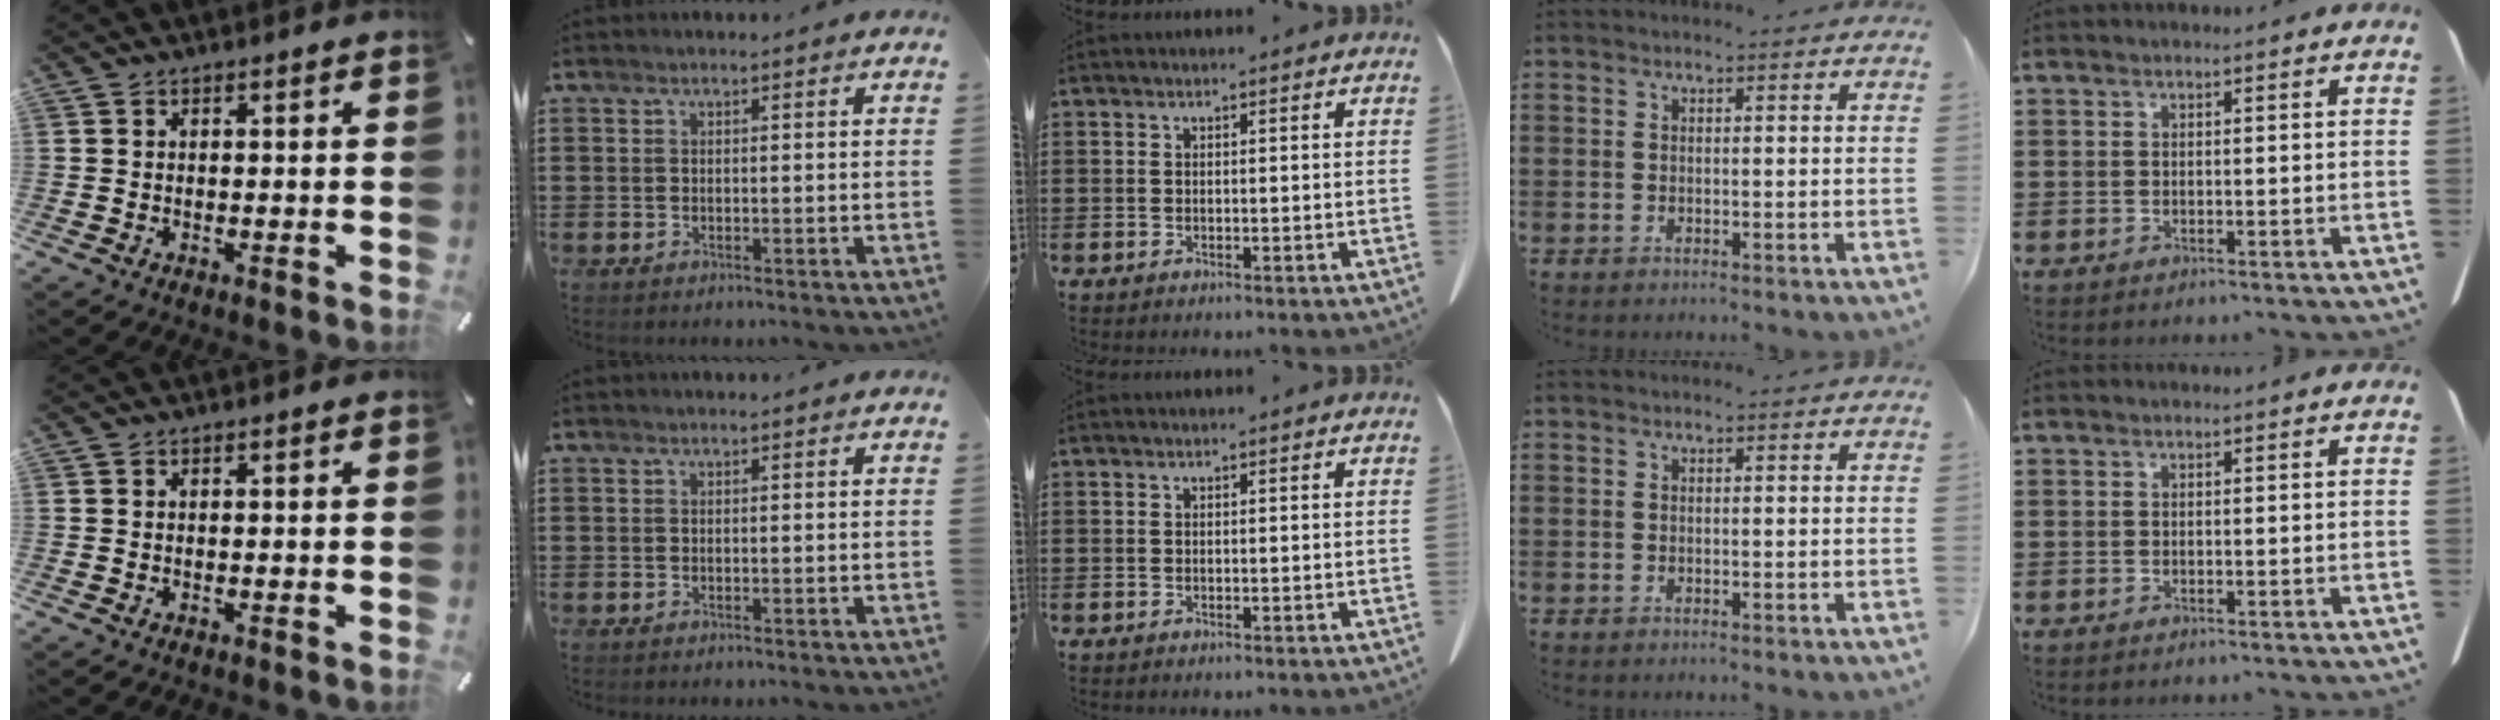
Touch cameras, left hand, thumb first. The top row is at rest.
{}